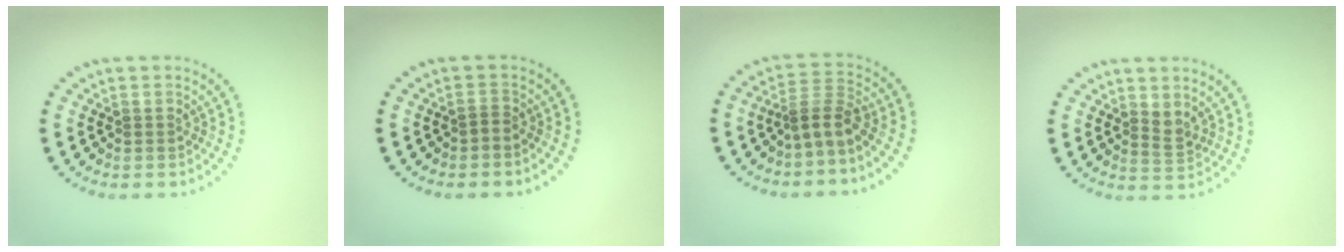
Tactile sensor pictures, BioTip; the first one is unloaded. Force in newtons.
{"total": 0.7, "press": 0.3, "slide": 0.6}
{"total": 2.7, "press": 1.8, "slide": 2.0}
{"total": 1.4, "press": 1.2, "slide": 0.7}